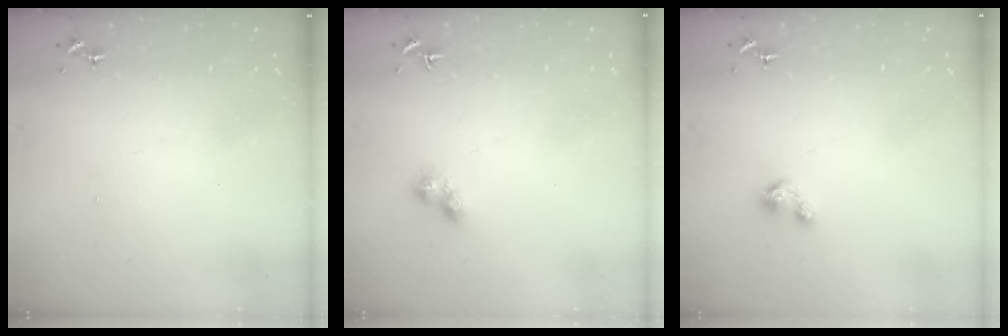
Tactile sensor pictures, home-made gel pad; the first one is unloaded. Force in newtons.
{"total": 4.0, "press": 3.9, "slide": 0.7}
{"total": 3.8, "press": 3.8, "slide": 0.4}